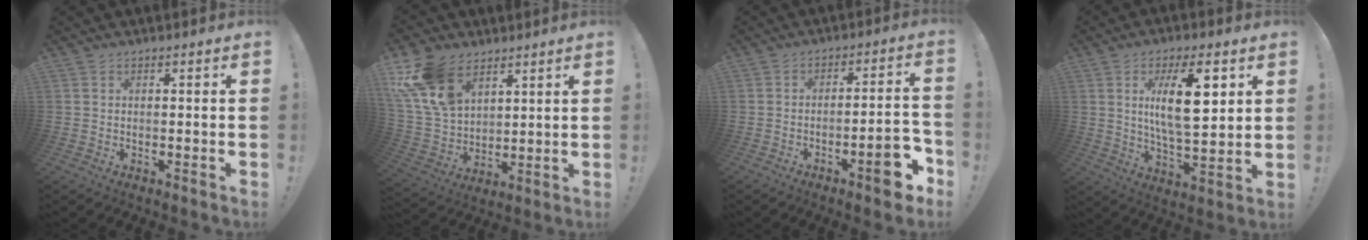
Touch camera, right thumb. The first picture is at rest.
{"total": 16.7, "force": [9.5, 10.5, 8.8], "torque": [-0.175, -0.051, 0.184]}
{"total": 15.4, "force": [-6.9, 4.4, 13.1], "torque": [-0.150, 0.034, -0.103]}
{"total": 15.8, "force": [5.1, 5.0, 14.2], "torque": [-0.247, -0.014, 0.070]}